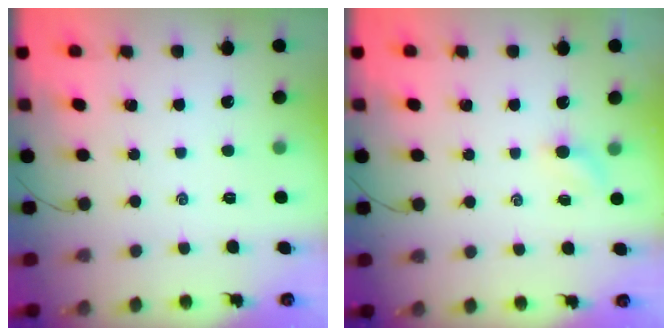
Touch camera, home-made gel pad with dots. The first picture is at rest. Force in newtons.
{"total": 2.6, "press": 2.4, "slide": 0.8}